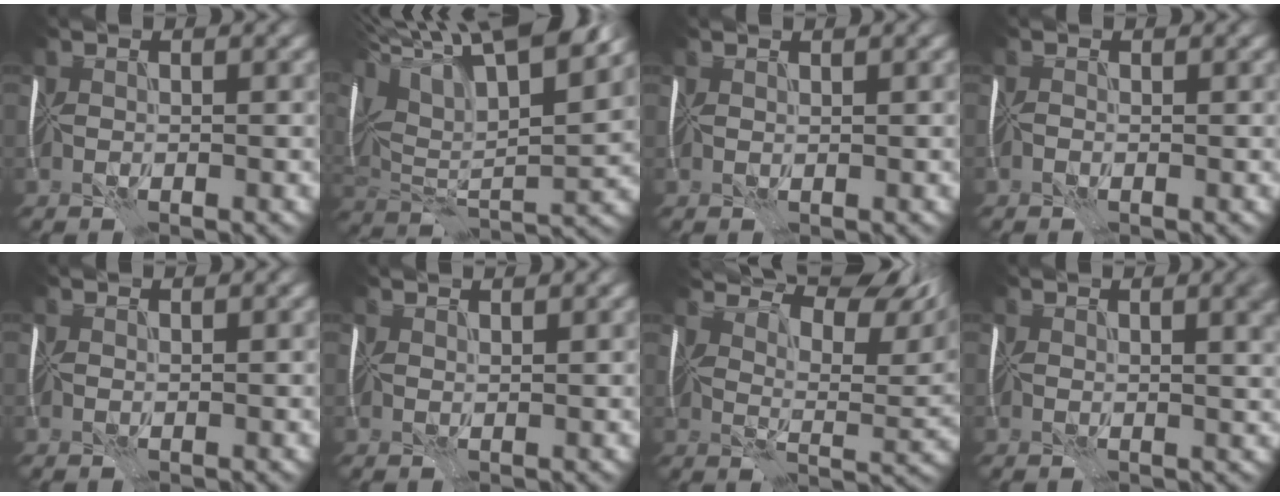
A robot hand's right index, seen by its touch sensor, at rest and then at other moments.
{"total": 16.2, "force": [8.4, 5.7, 12.5], "torque": [-0.239, 0.043, 0.134]}
{"total": 1.0, "force": [1.0, 0.1, 0.3], "torque": [-0.005, 0.002, 0.016]}
{"total": 0.5, "force": [-0.3, 0.4, 0.2], "torque": [-0.006, 0.003, -0.011]}
{"total": 1.3, "force": [1.2, 0.3, 0.4], "torque": [-0.007, 0.004, 0.018]}
{"total": 2.5, "force": [2.3, 0.5, 0.9], "torque": [-0.013, 0.009, 0.025]}
{"total": 13.3, "force": [10.1, 4.1, 7.7], "torque": [-0.123, 0.017, 0.144]}
{"total": 6.3, "force": [3.3, 2.5, 4.7], "torque": [-0.020, 0.018, 0.035]}